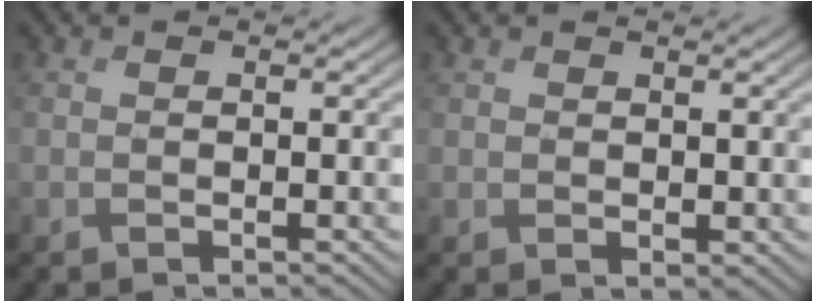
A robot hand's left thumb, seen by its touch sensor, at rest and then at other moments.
{"total": 1.2, "force": [1.0, 0.7, 0.4], "torque": [-0.006, -0.004, 0.024]}